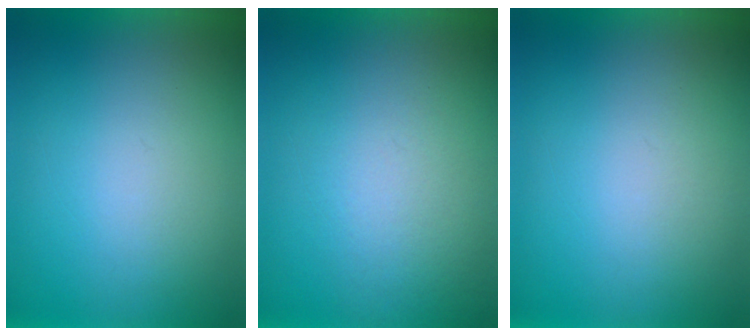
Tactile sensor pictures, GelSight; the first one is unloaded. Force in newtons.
{"total": 4.5}
{"total": 1.1}